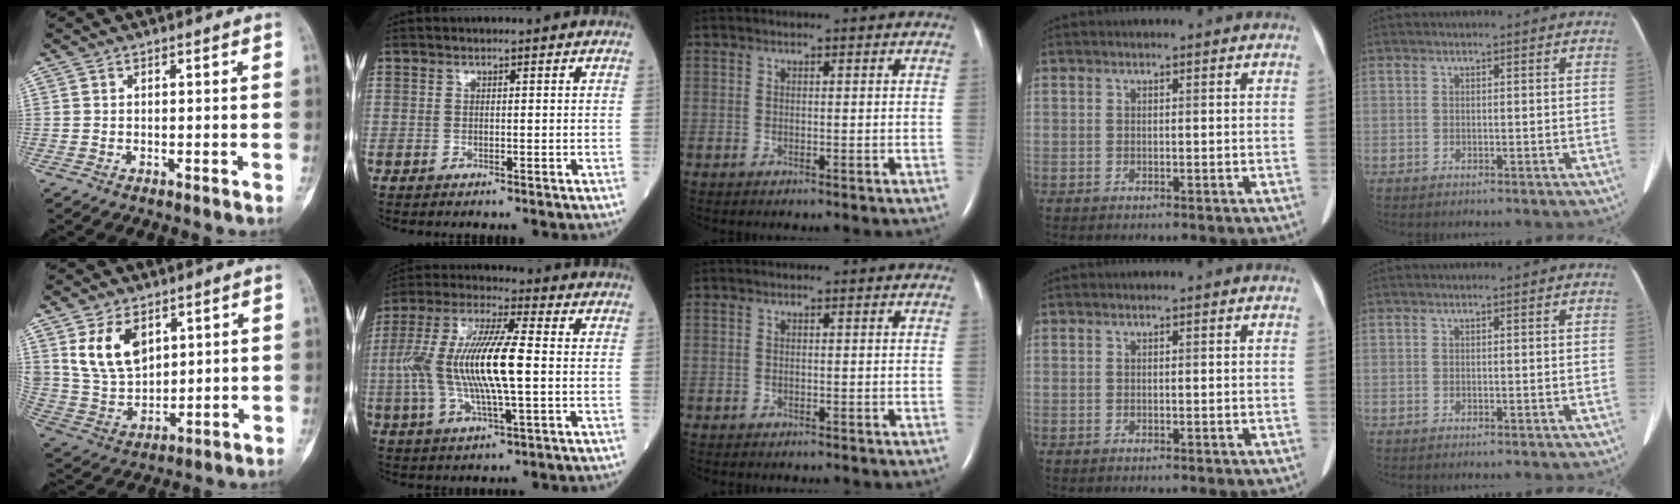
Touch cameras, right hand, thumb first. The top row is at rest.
{"thumb": {"total": 11.8, "force": [5.4, 7.5, 7.3], "torque": [-0.116, -0.024, 0.123]}, "index": {"total": 15.2, "force": [-0.6, 2.7, 14.9], "torque": [-0.309, 0.008, -0.014]}}